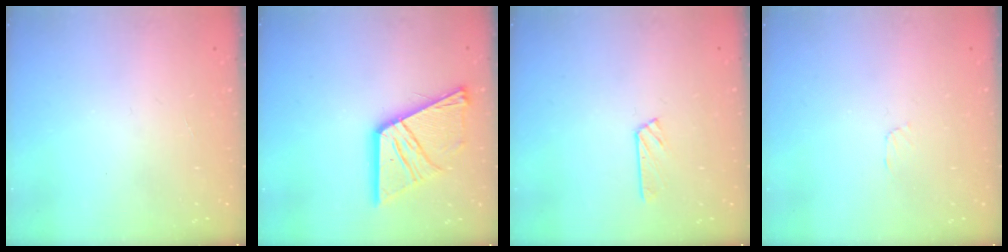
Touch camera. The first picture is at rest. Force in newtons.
{"total": 18.5, "press": 18.3, "slide": 2.1}
{"total": 2.9, "press": 2.8, "slide": 0.3}
{"total": 3.2, "press": 3.2, "slide": 0.5}